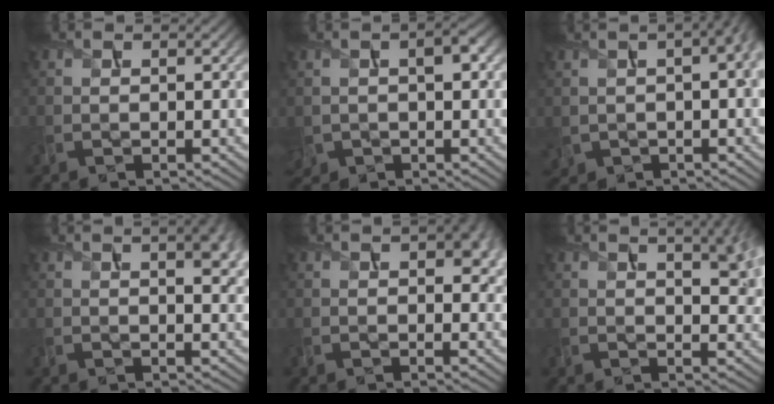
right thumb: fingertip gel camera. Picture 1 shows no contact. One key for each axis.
{"total": 4.8, "fx": 0.2, "fy": 3.3, "fz": 3.5, "tx": -0.079, "ty": -0.003, "tz": 0.000}
{"total": 8.1, "fx": 0.6, "fy": 4.3, "fz": 6.9, "tx": -0.121, "ty": -0.003, "tz": 0.021}
{"total": 7.7, "fx": 2.4, "fy": 3.0, "fz": 6.6, "tx": -0.081, "ty": 0.015, "tz": 0.035}
{"total": 6.6, "fx": 1.9, "fy": 3.2, "fz": 5.4, "tx": -0.074, "ty": 0.003, "tz": 0.035}
{"total": 8.8, "fx": 3.5, "fy": 3.4, "fz": 7.2, "tx": -0.103, "ty": 0.012, "tz": 0.057}